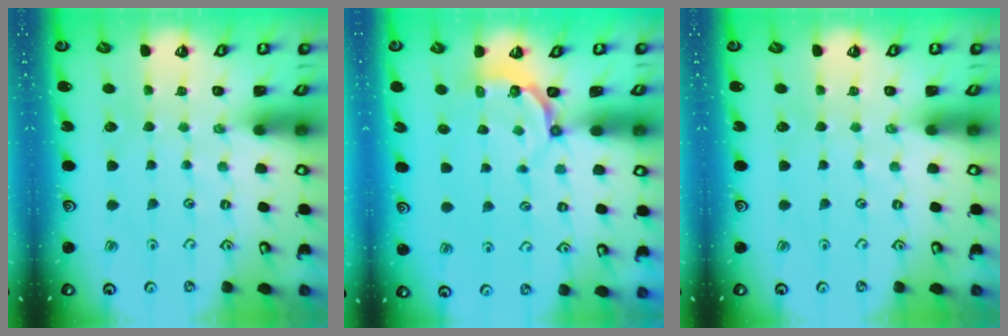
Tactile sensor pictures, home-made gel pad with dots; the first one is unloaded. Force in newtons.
{"total": 4.5, "press": 3.6, "slide": 2.6}
{"total": 0.0}